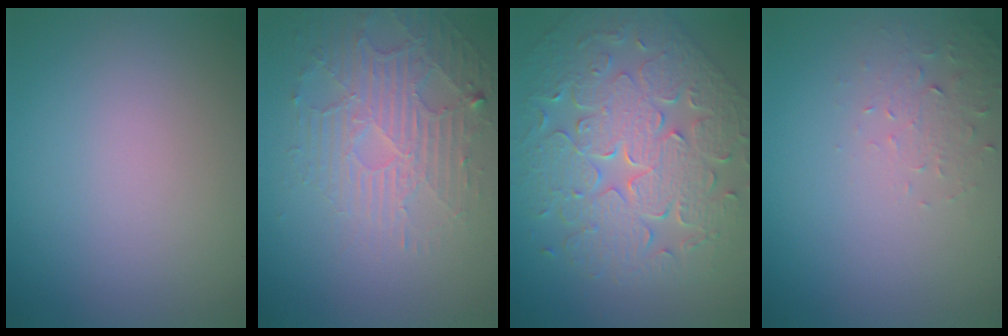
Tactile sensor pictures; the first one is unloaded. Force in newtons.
{"total": 4.8, "press": 3.4, "slide": 3.4}
{"total": 9.3, "press": 6.8, "slide": 6.3}
{"total": 1.9, "press": 1.8, "slide": 0.4}